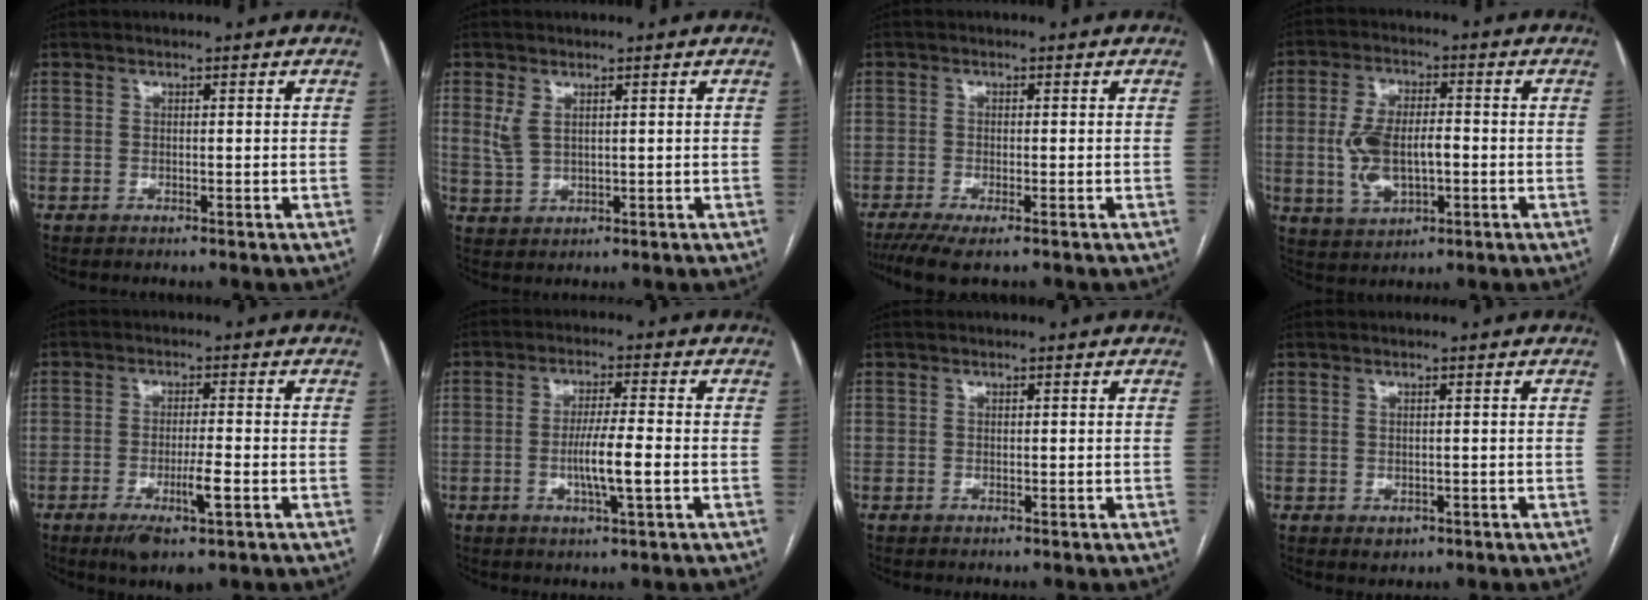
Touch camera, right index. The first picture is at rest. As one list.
[{"total": 2.9, "force": [1.2, 1.4, 2.2], "torque": [-0.053, 0.005, 0.033]}, {"total": 5.1, "force": [-3.6, 0.9, 3.5], "torque": [-0.060, -0.013, -0.060]}, {"total": 9.2, "force": [-1.1, 4.5, 8.0], "torque": [-0.165, 0.013, -0.011]}, {"total": 6.4, "force": [-2.8, 0.5, 5.8], "torque": [-0.105, -0.013, -0.044]}, {"total": 6.1, "force": [-1.4, 0.1, 5.9], "torque": [-0.110, -0.006, -0.024]}, {"total": 0.0}, {"total": 1.6, "force": [-0.5, 1.3, 0.7], "torque": [-0.009, 0.000, 0.001]}]